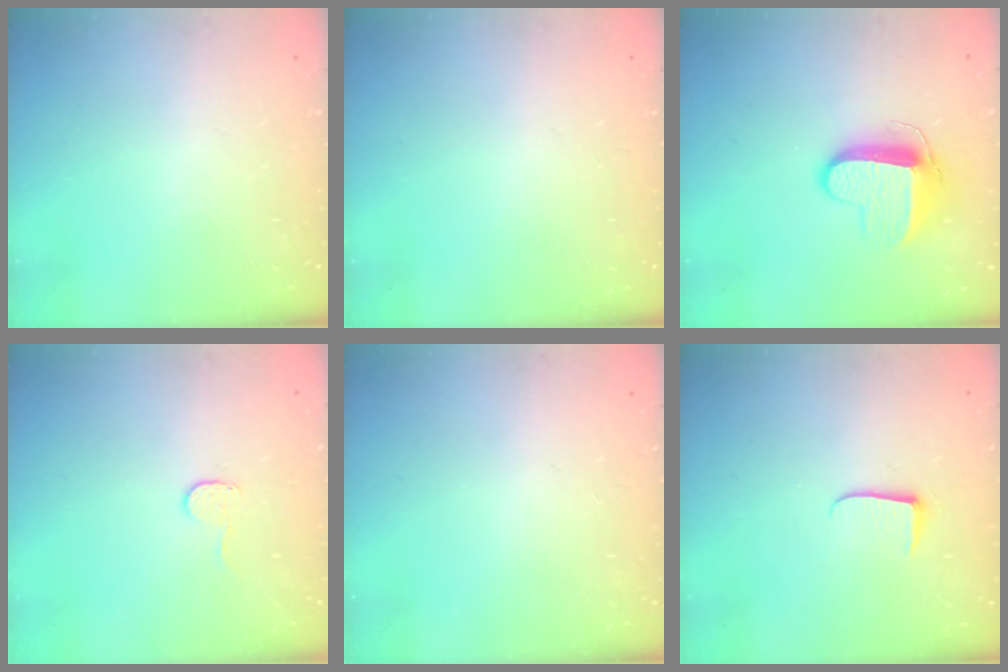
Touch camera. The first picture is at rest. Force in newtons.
{"total": 0.0}
{"total": 10.5, "press": 10.5, "slide": 0.8}
{"total": 4.6, "press": 4.6, "slide": 0.4}
{"total": 0.0}
{"total": 4.9, "press": 4.8, "slide": 0.6}